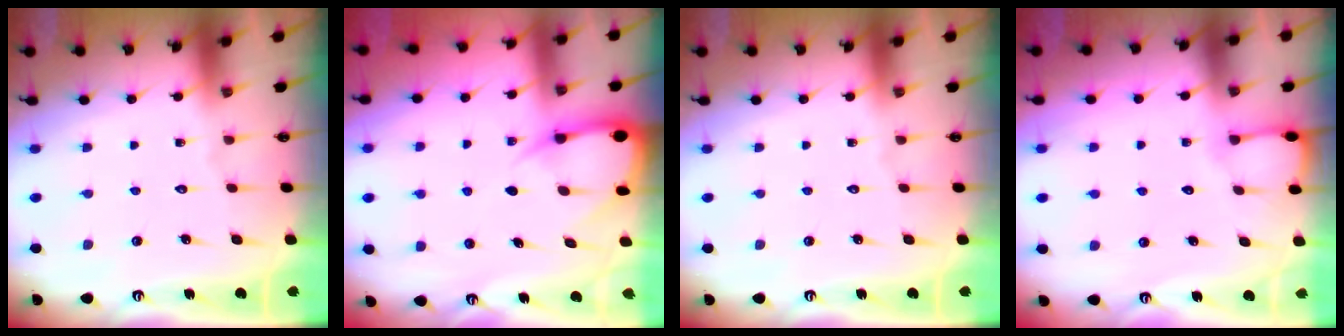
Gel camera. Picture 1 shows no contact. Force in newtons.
{"total": 6.0, "press": 5.9, "slide": 0.6}
{"total": 0.0}
{"total": 2.4, "press": 2.4, "slide": 0.3}